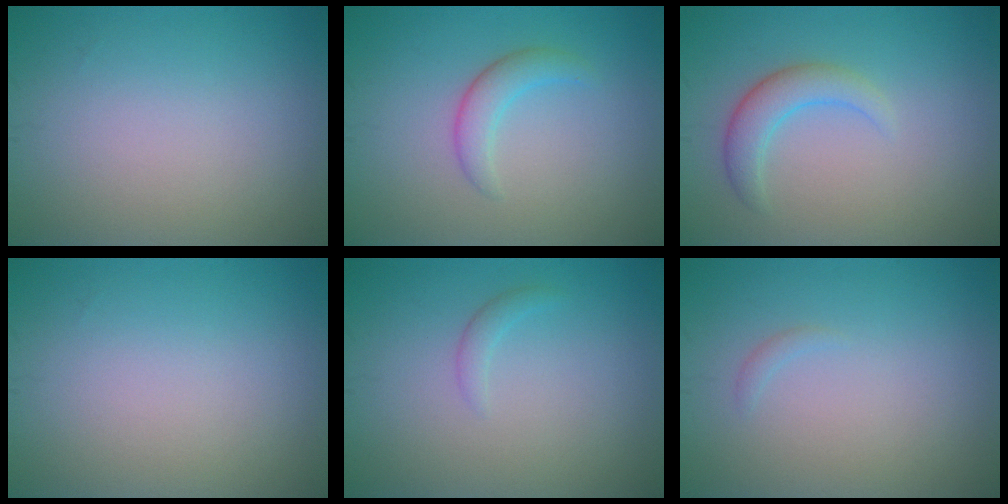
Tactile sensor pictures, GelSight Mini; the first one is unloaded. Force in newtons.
{"total": 2.2, "press": 2.2, "slide": 0.2}
{"total": 2.8, "press": 2.8, "slide": 0.1}
{"total": 0.0}
{"total": 1.0, "press": 0.9, "slide": 0.2}
{"total": 0.5, "press": 0.5, "slide": 0.1}